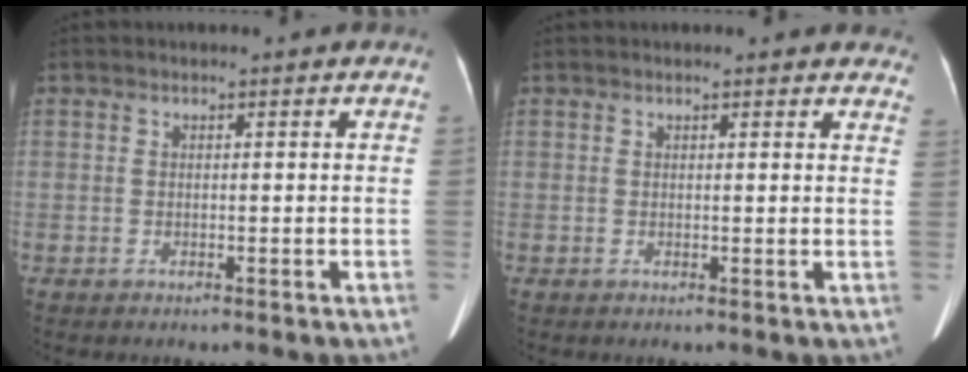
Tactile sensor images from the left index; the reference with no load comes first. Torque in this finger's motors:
{"motor_torque": [0.18, -0.22, -0.08, -0.02]}